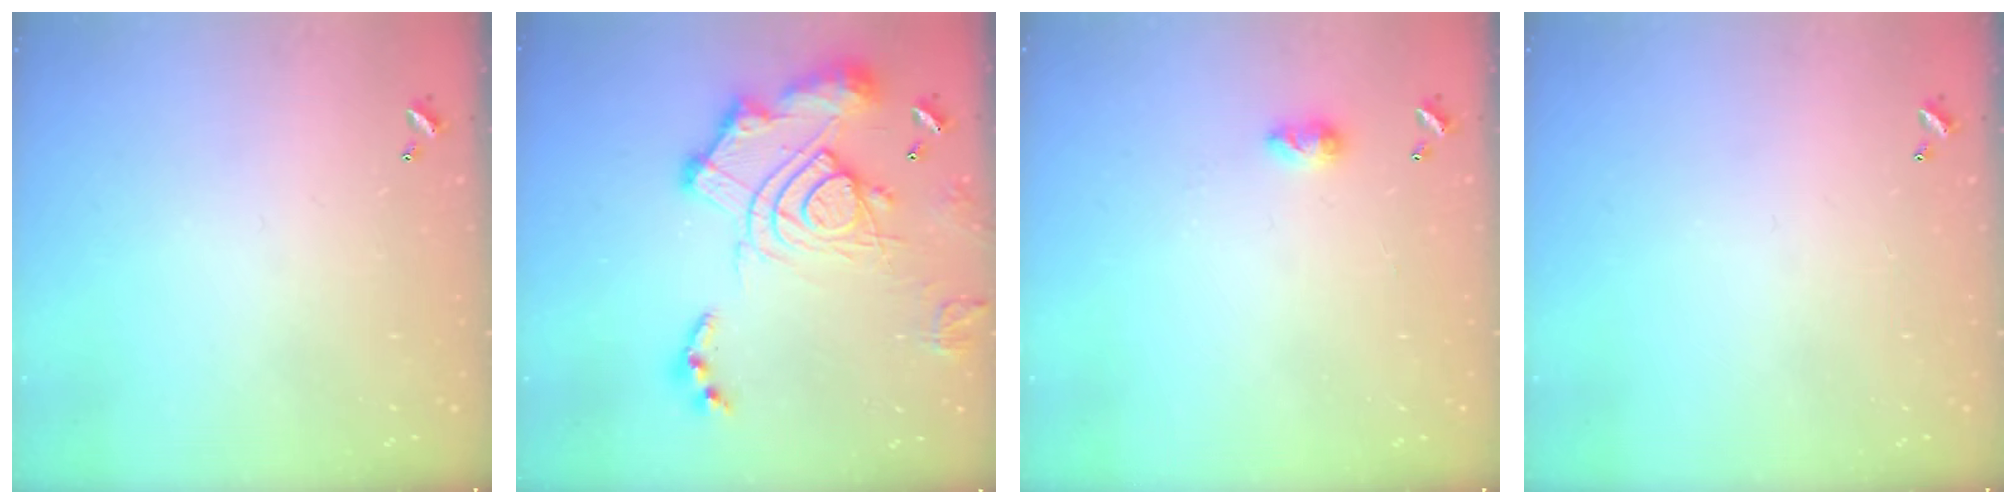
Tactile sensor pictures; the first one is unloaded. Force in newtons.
{"total": 20.2, "press": 20.0, "slide": 2.4}
{"total": 4.9, "press": 4.8, "slide": 0.7}
{"total": 0.0}